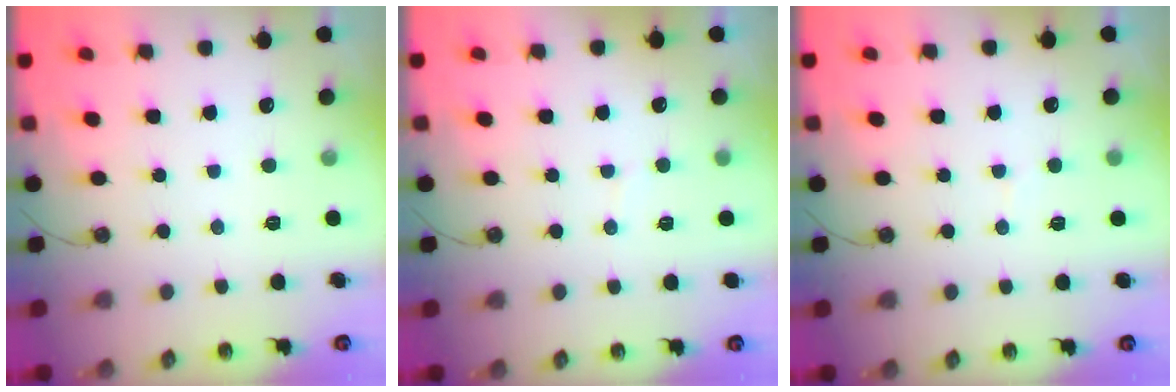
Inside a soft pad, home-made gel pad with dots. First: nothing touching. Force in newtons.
{"total": 2.3, "press": 2.0, "slide": 1.2}
{"total": 3.8, "press": 3.8, "slide": 0.4}